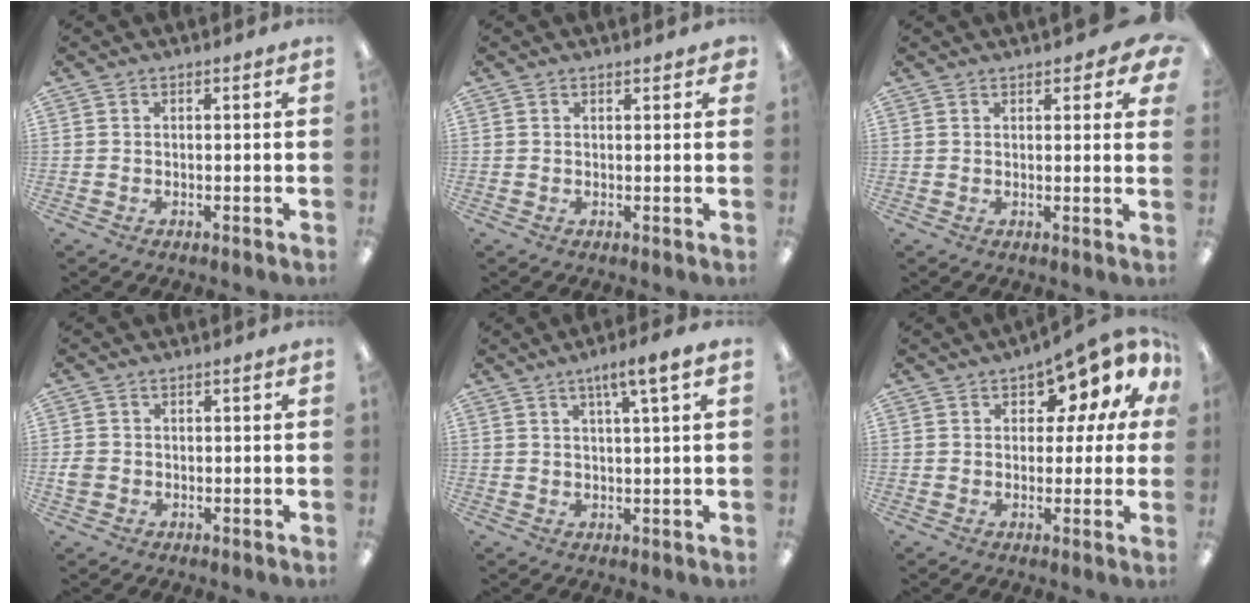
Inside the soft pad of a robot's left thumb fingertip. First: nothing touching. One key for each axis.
{"total": 1.2, "fx": 0.9, "fy": 0.5, "fz": 0.6, "tx": -0.005, "ty": -0.002, "tz": 0.015}
{"total": 4.0, "fx": 2.6, "fy": 1.2, "fz": 2.7, "tx": -0.034, "ty": -0.008, "tz": 0.042}
{"total": 2.3, "fx": -0.4, "fy": 2.0, "fz": 1.1, "tx": -0.017, "ty": 0.006, "tz": -0.006}
{"total": 5.2, "fx": 2.9, "fy": 0.4, "fz": 4.3, "tx": -0.073, "ty": -0.007, "tz": 0.045}
{"total": 10.1, "fx": 6.8, "fy": 4.4, "fz": 6.1, "tx": -0.084, "ty": -0.039, "tz": 0.116}